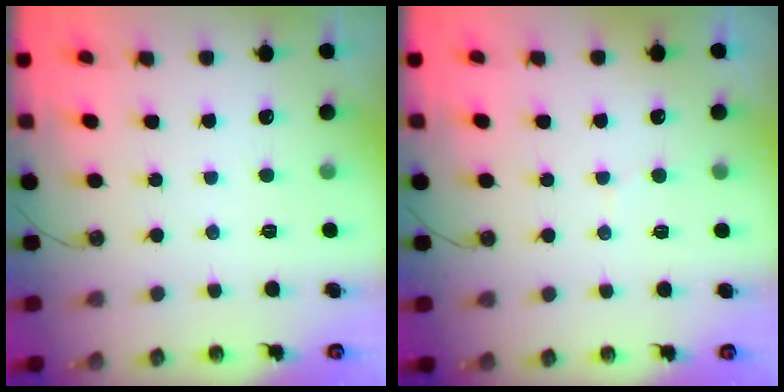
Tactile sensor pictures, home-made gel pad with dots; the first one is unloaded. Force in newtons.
{"total": 3.8, "press": 3.8, "slide": 0.4}